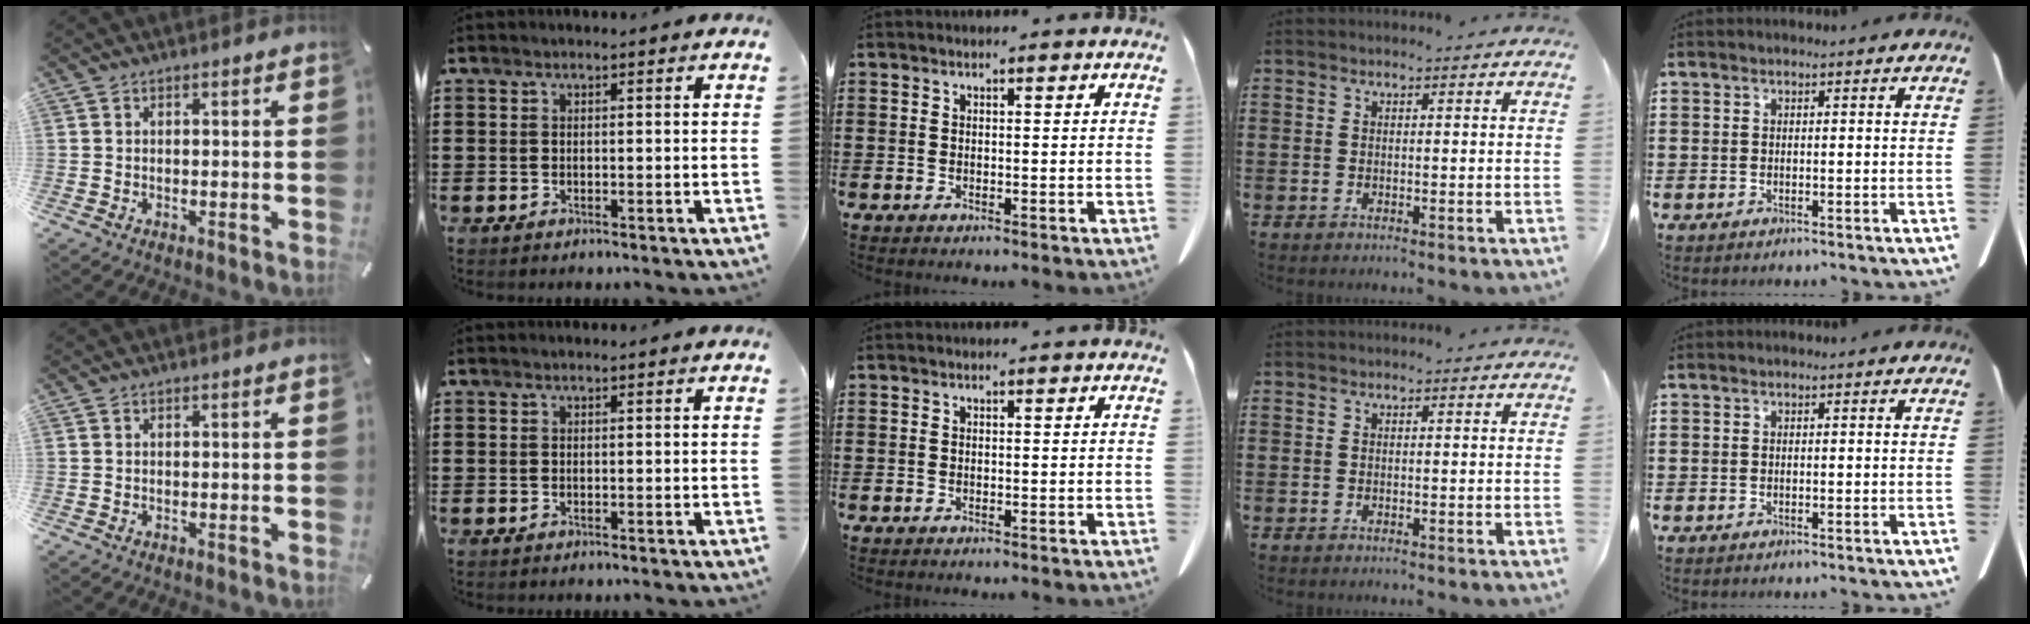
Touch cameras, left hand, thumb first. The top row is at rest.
{}